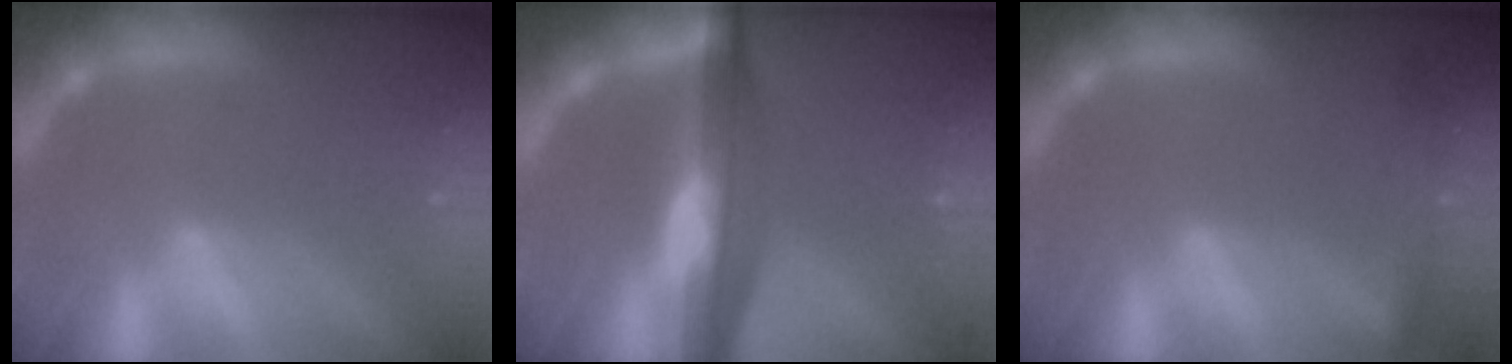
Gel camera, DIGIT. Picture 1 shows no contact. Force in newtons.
{"total": 9.0}
{"total": 2.9}